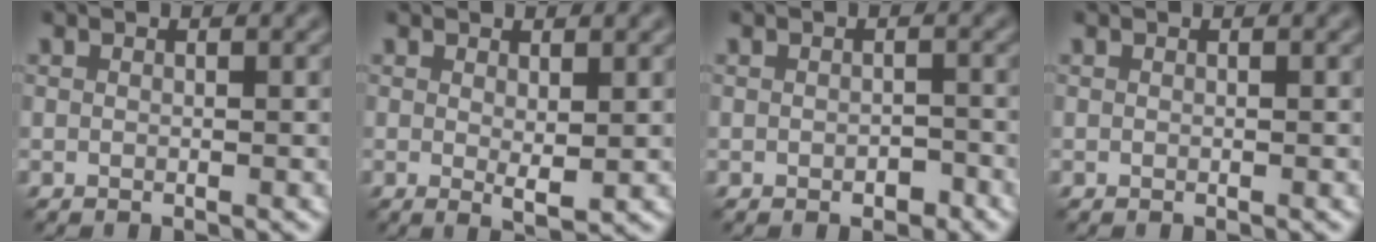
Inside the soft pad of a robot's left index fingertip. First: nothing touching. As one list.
[{"total": 1.7, "force": [0.5, 0.3, 1.6], "torque": [-0.026, -0.010, 0.011]}, {"total": 1.2, "force": [-0.5, 0.7, 0.8], "torque": [-0.013, -0.003, -0.008]}, {"total": 0.0}]